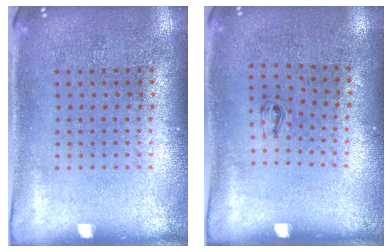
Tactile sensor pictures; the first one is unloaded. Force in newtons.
{"total": 0.5, "press": 0.3, "slide": 0.5}